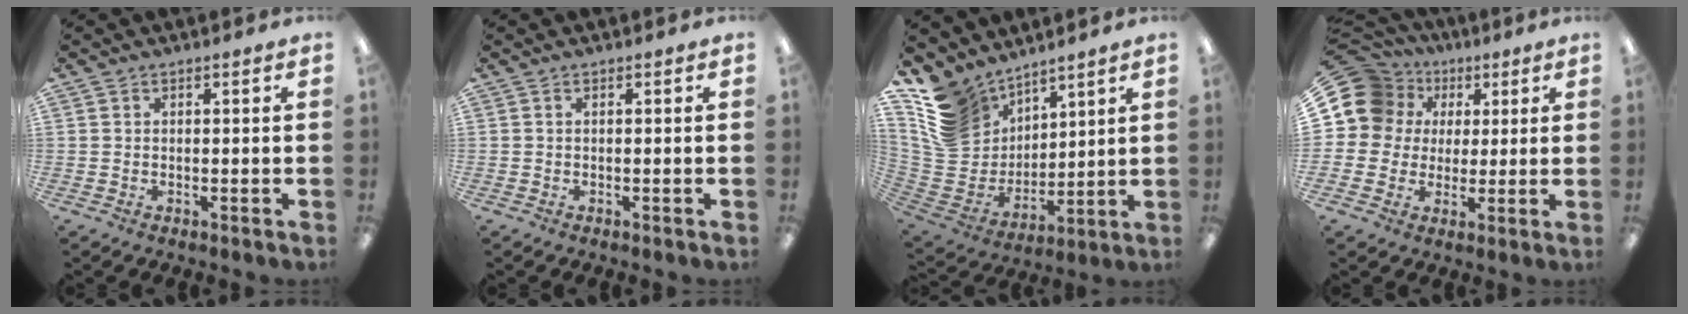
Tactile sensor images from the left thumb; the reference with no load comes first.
{"total": 0.0}
{"total": 14.0, "force": [9.3, 9.7, 4.0], "torque": [-0.095, -0.061, 0.191]}
{"total": 12.5, "force": [3.6, 11.3, 3.7], "torque": [-0.078, -0.009, 0.072]}